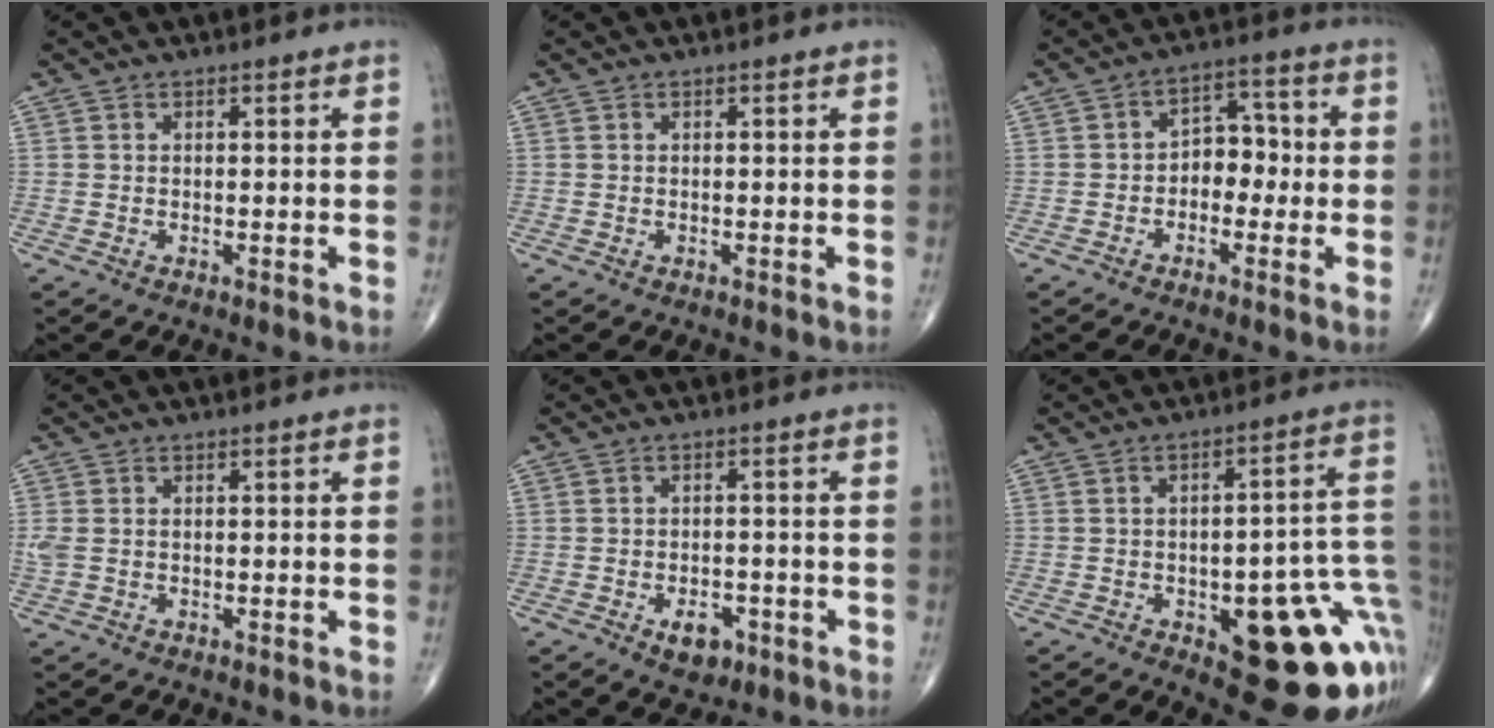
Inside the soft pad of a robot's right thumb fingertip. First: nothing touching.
{"total": 0.0}
{"total": 6.6, "force": [-1.0, 4.7, 4.5], "torque": [-0.033, 0.030, -0.028]}
{"total": 2.6, "force": [-0.1, 1.8, 1.9], "torque": [-0.062, 0.007, 0.000]}
{"total": 5.0, "force": [-2.4, 3.1, 3.1], "torque": [-0.029, 0.012, -0.030]}
{"total": 21.4, "force": [-5.6, 7.9, 19.1], "torque": [-0.182, 0.031, -0.050]}